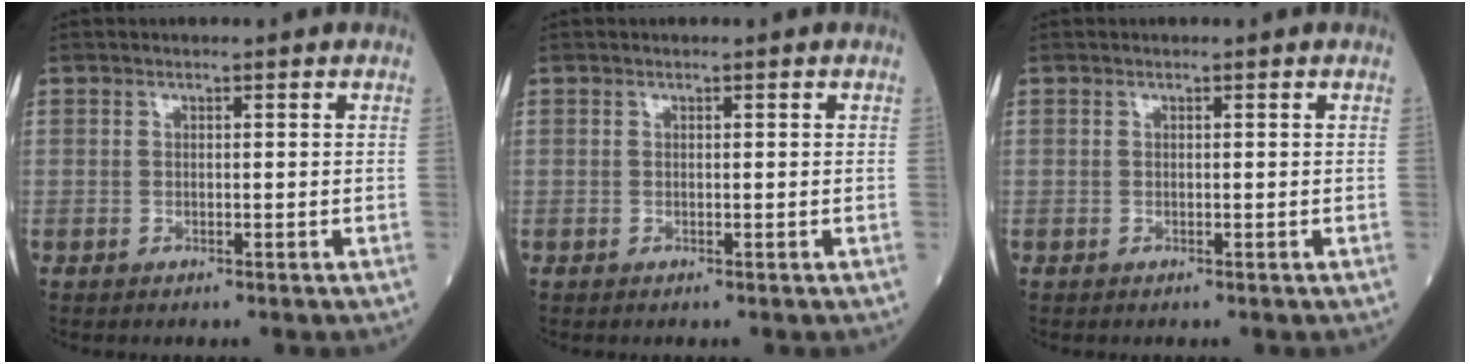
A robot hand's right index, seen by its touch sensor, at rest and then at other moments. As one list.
[{"total": 0.0}, {"total": 0.0}]